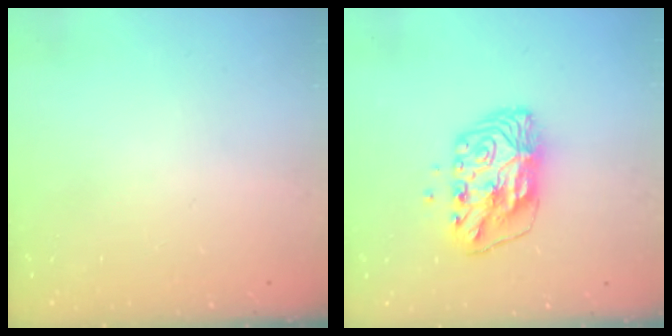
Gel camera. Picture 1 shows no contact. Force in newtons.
{"total": 11.3, "press": 11.2, "slide": 1.6}